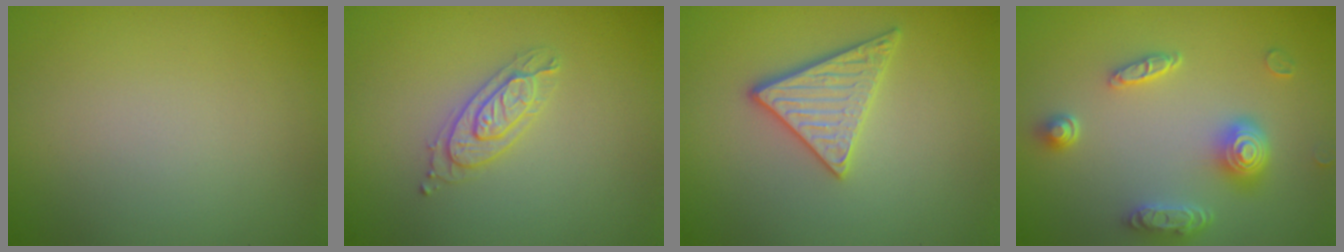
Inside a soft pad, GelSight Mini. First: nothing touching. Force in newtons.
{"total": 2.2, "press": 2.1, "slide": 0.5}
{"total": 3.1, "press": 2.9, "slide": 1.1}
{"total": 4.7, "press": 3.7, "slide": 2.8}